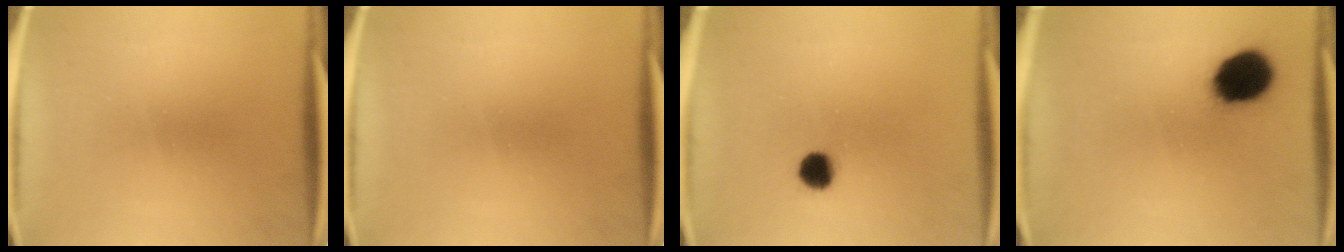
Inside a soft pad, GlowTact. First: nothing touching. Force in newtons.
{"total": 0.0}
{"total": 4.8}
{"total": 13.2}